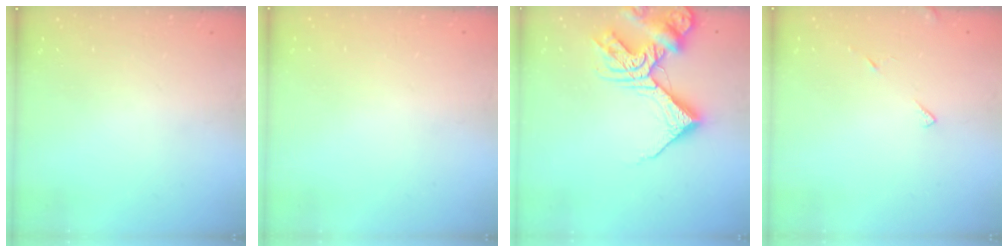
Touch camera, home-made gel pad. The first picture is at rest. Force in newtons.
{"total": 1.4, "press": 1.4, "slide": 0.1}
{"total": 16.0, "press": 15.9, "slide": 1.8}
{"total": 5.7, "press": 5.7, "slide": 0.6}